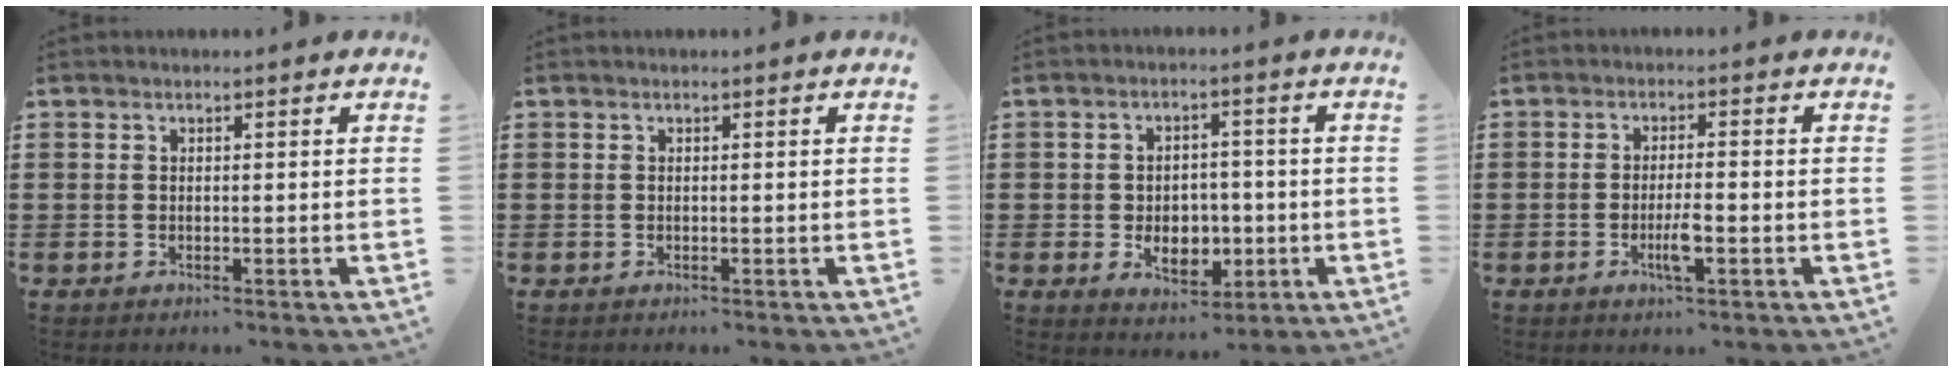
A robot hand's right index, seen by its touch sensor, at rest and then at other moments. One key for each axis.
{"total": 0.0}
{"total": 5.8, "fx": -1.4, "fy": 4.2, "fz": 3.7, "tx": -0.056, "ty": 0.004, "tz": -0.027}
{"total": 3.7, "fx": -1.4, "fy": 0.6, "fz": 3.4, "tx": -0.065, "ty": -0.003, "tz": -0.026}